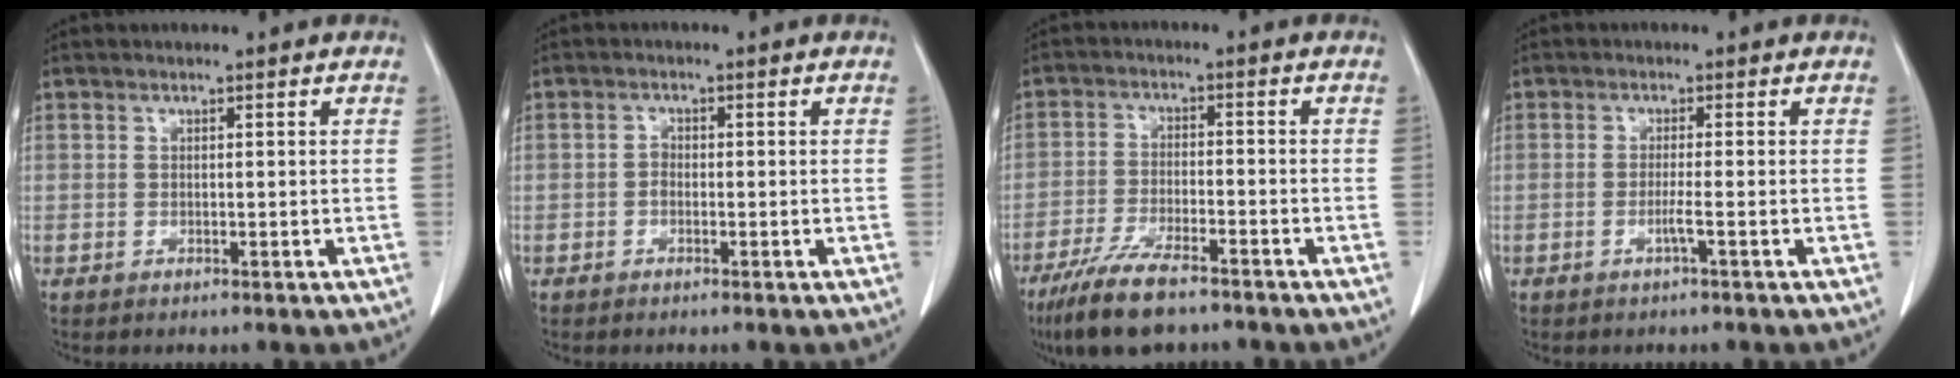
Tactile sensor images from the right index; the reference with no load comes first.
{"total": 1.1, "force": [-0.4, 0.8, 0.7], "torque": [-0.010, 0.005, -0.010]}
{"total": 9.9, "force": [-7.6, 2.0, 6.1], "torque": [-0.113, -0.022, -0.131]}
{"total": 1.7, "force": [-0.7, -0.5, 1.4], "torque": [-0.027, -0.001, -0.017]}